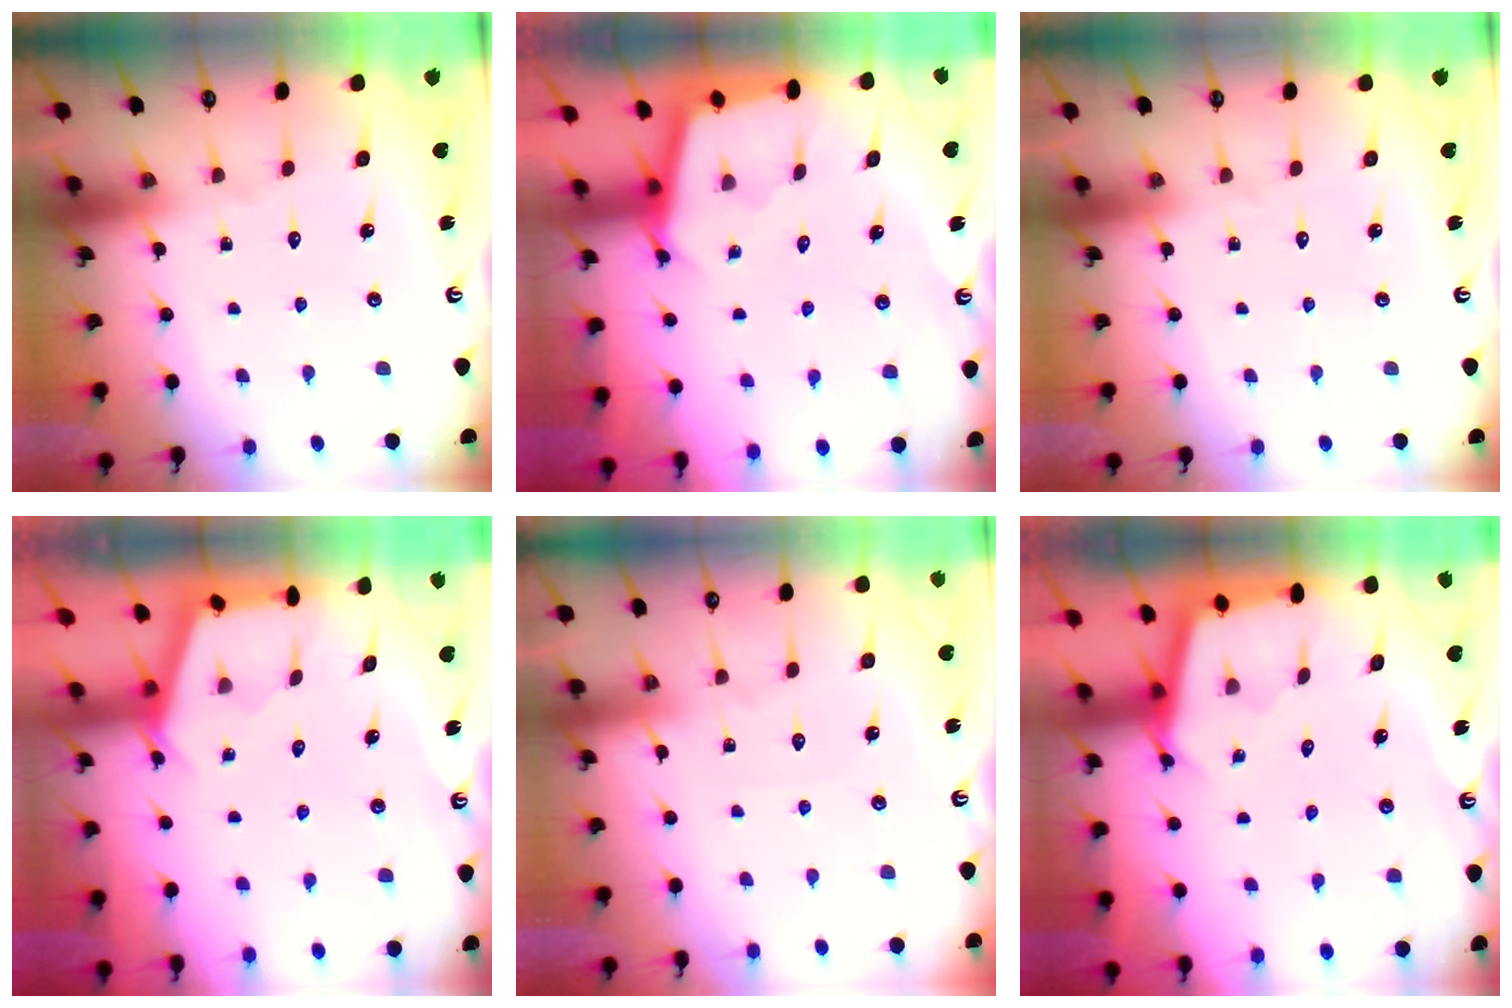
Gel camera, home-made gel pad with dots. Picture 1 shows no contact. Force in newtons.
{"total": 2.5, "press": 2.5, "slide": 0.1}
{"total": 0.0}
{"total": 2.7, "press": 2.7, "slide": 0.3}
{"total": 2.5, "press": 2.5, "slide": 0.5}
{"total": 2.5, "press": 2.5, "slide": 0.2}